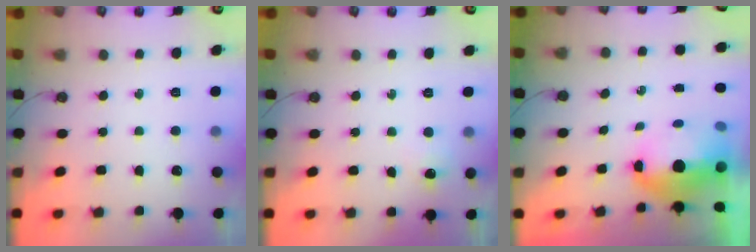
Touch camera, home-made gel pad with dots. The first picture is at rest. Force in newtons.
{"total": 5.0, "press": 5.0, "slide": 0.6}
{"total": 10.9, "press": 8.9, "slide": 6.3}